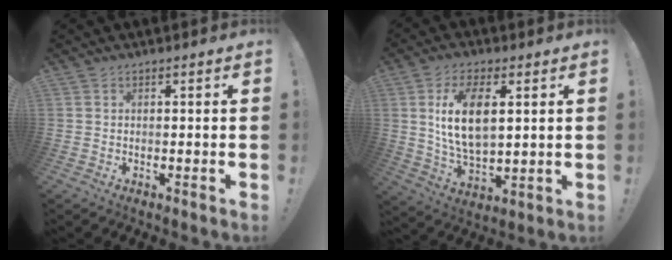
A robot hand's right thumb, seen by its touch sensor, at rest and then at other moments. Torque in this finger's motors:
{"motor_torque": [0.07, 0.30, 0.50, 0.00, 0.44]}